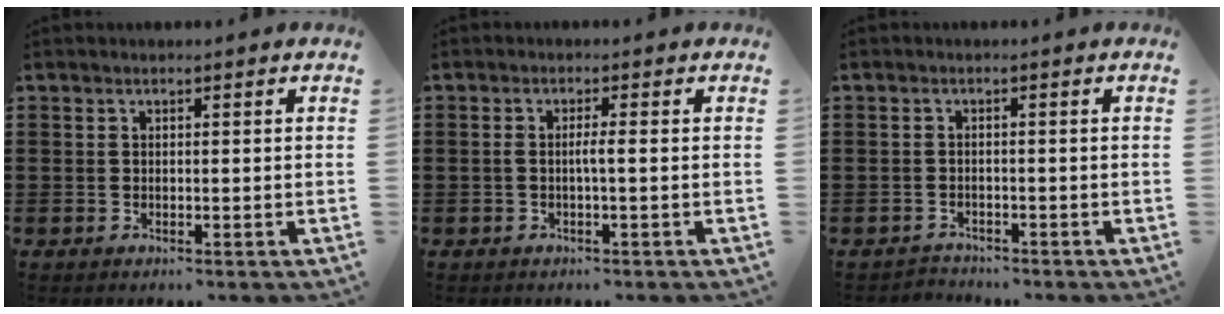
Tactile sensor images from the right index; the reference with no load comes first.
{"total": 1.8, "force": [-0.4, 0.0, 1.8], "torque": [-0.034, -0.003, -0.008]}
{"total": 1.5, "force": [-1.5, 0.3, -0.2], "torque": [-0.001, 0.003, -0.035]}